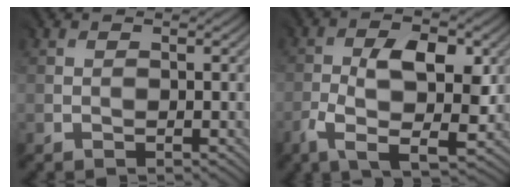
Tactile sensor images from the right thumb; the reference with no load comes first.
{"total": 8.2, "force": [-1.5, 3.5, 7.2], "torque": [-0.137, -0.004, -0.026]}